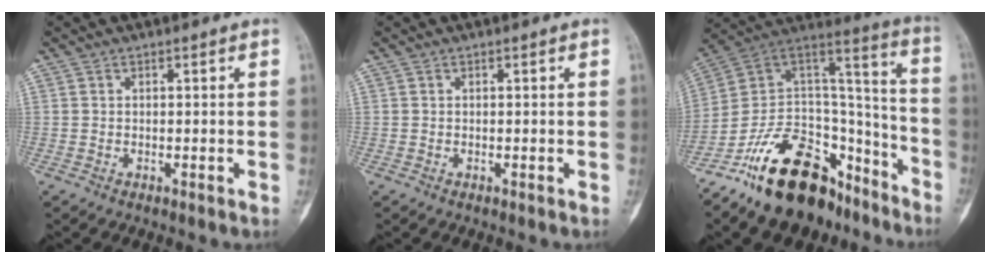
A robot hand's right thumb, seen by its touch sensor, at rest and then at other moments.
{"total": 0.0}
{"total": 27.1, "force": [-17.3, 14.8, 14.6], "torque": [-0.221, 0.109, -0.292]}